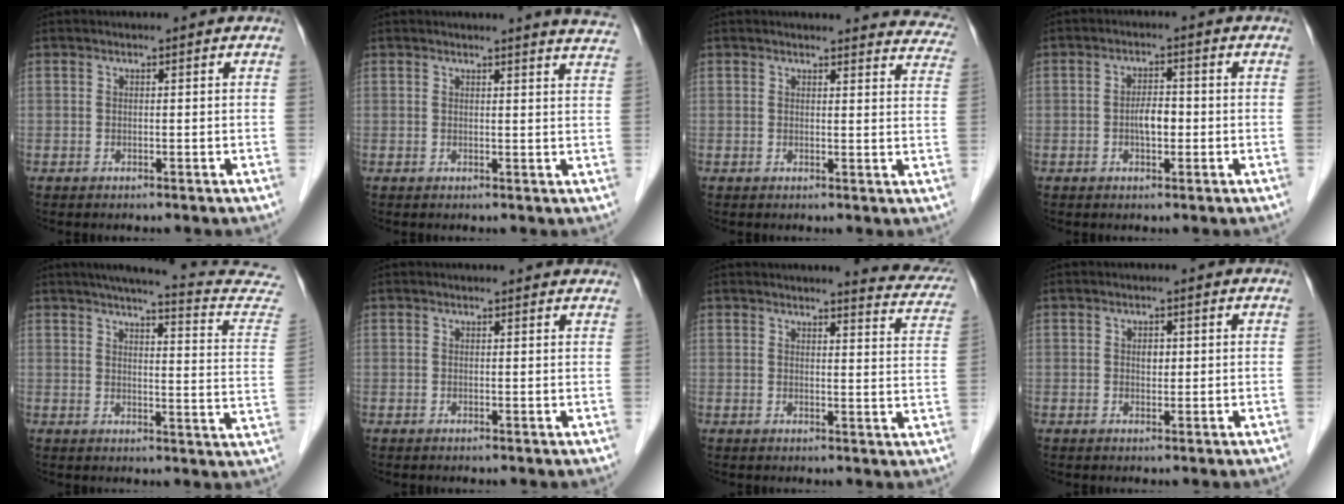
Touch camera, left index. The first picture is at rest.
{"total": 6.8, "force": [6.6, -0.5, 1.6], "torque": [-0.015, -0.042, 0.045]}
{"total": 12.1, "force": [11.8, 2.2, 1.5], "torque": [0.024, -0.058, 0.088]}
{"total": 3.1, "force": [-0.8, 1.4, 2.7], "torque": [-0.049, 0.001, -0.014]}
{"total": 18.9, "force": [17.2, 0.9, 7.6], "torque": [-0.088, -0.060, 0.183]}
{"total": 4.0, "force": [3.9, 0.6, 0.9], "torque": [-0.012, 0.006, 0.030]}
{"total": 8.8, "force": [8.3, 0.9, 2.7], "torque": [-0.016, -0.040, 0.068]}
{"total": 1.4, "force": [0.1, 0.9, 1.0], "torque": [-0.014, -0.002, 0.002]}